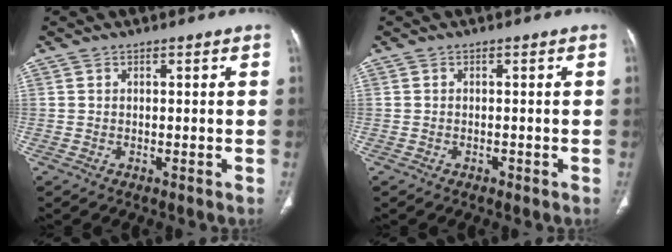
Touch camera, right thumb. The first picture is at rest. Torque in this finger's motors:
{"motor_torque": [0.29, -0.53, 0.14, -0.36, 0.04]}